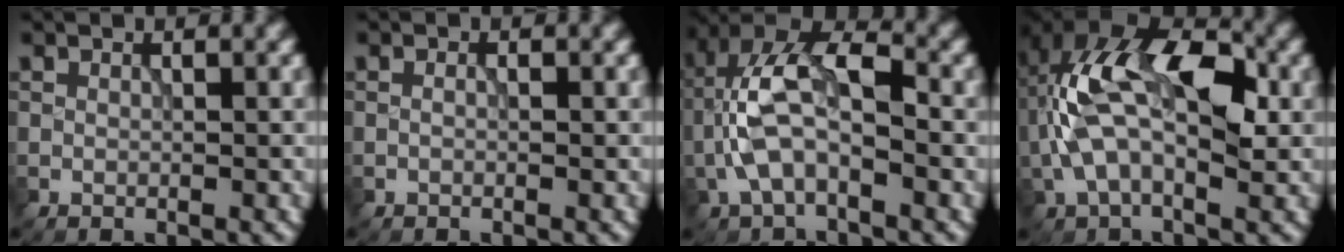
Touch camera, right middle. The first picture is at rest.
{"total": 0.7, "force": [0.0, 0.4, 0.6], "torque": [-0.005, -0.007, -0.003]}
{"total": 7.1, "force": [-1.3, 3.5, 6.0], "torque": [-0.132, 0.020, -0.028]}
{"total": 10.7, "force": [0.5, 5.8, 8.9], "torque": [-0.175, 0.021, -0.002]}